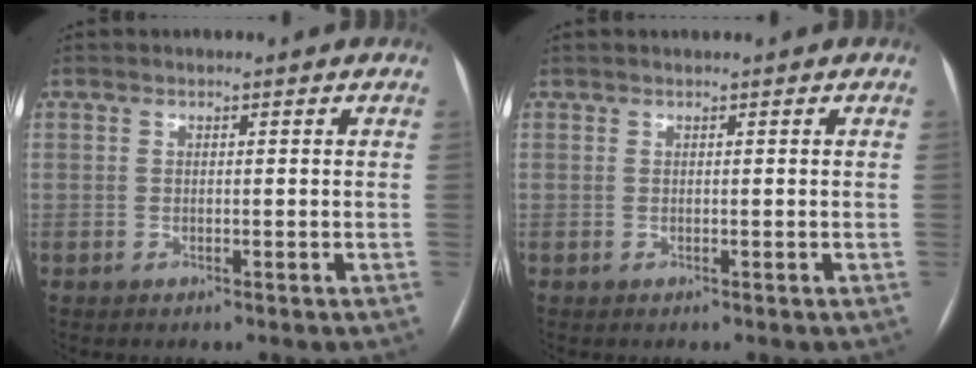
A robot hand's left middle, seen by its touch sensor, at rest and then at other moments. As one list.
[{"total": 0.0}]